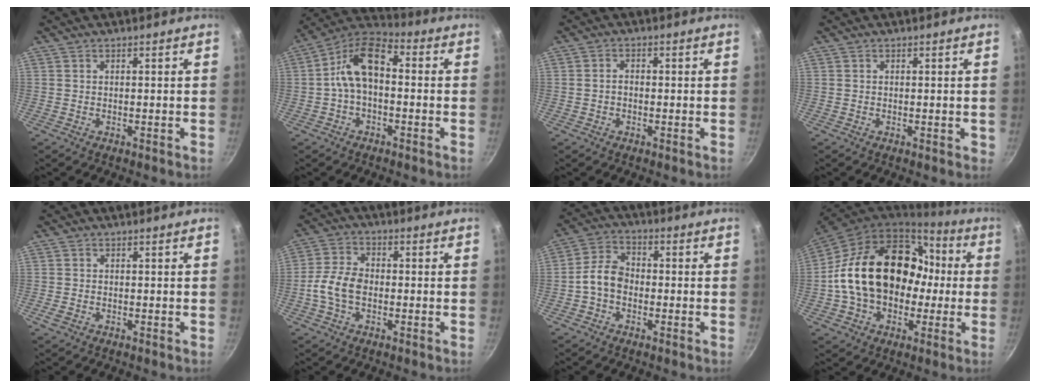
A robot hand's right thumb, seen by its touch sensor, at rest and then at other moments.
{"total": 11.0, "force": [-0.2, 6.4, 8.9], "torque": [-0.151, 0.043, -0.019]}
{"total": 1.9, "force": [-0.4, 1.4, 1.2], "torque": [-0.017, 0.012, -0.008]}
{"total": 0.7, "force": [0.0, 0.4, 0.6], "torque": [-0.003, 0.001, -0.001]}
{"total": 1.6, "force": [-0.7, 1.2, 0.9], "torque": [-0.016, -0.001, -0.013]}
{"total": 7.6, "force": [-1.5, 5.1, 5.4], "torque": [-0.098, 0.027, -0.038]}
{"total": 6.4, "force": [-1.4, 4.6, 4.3], "torque": [-0.066, 0.028, -0.041]}
{"total": 24.8, "force": [0.5, 18.0, 17.1], "torque": [-0.273, 0.062, 0.017]}